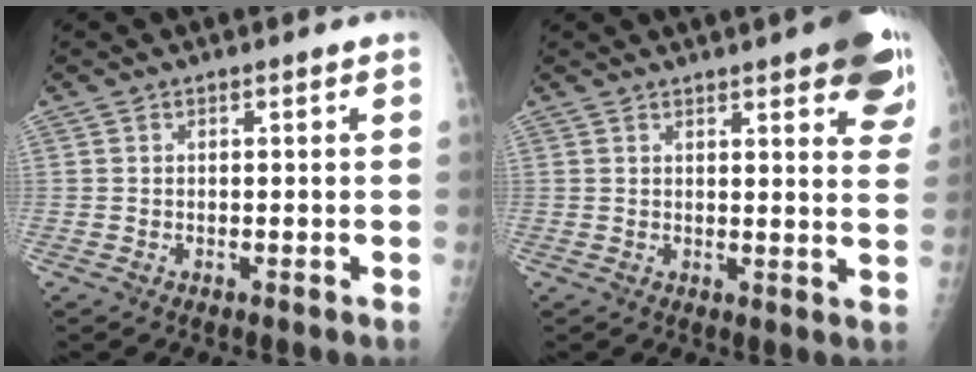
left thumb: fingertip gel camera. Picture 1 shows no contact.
{"total": 14.2, "force": [8.4, 3.8, 10.8], "torque": [-0.110, -0.030, 0.090]}